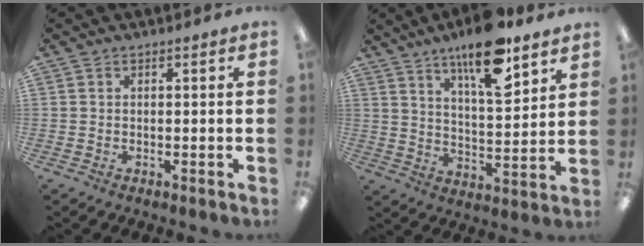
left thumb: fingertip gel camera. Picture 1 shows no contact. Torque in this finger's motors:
{"motor_torque": [0.79, 0.41, 1.44, -1.23, 0.26]}